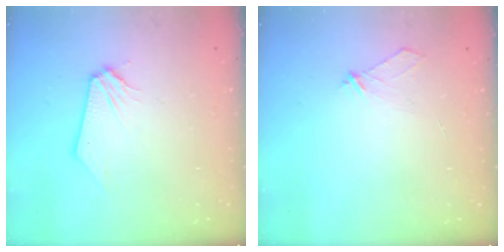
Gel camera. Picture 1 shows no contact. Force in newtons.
{"total": 3.6, "press": 3.6, "slide": 0.4}